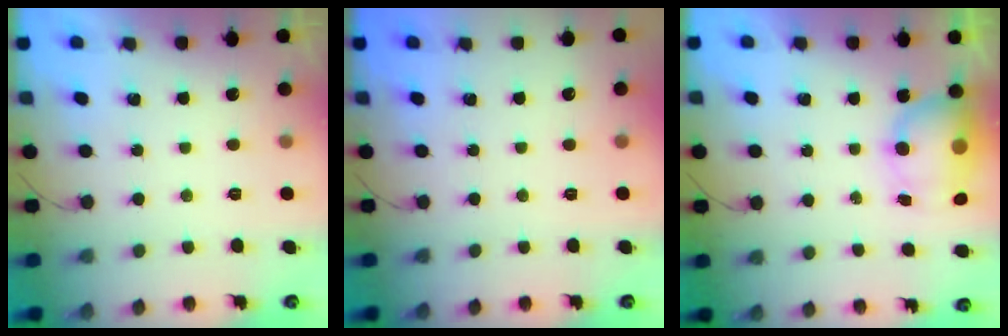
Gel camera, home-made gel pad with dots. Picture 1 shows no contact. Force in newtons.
{"total": 0.0}
{"total": 7.5, "press": 7.4, "slide": 1.6}